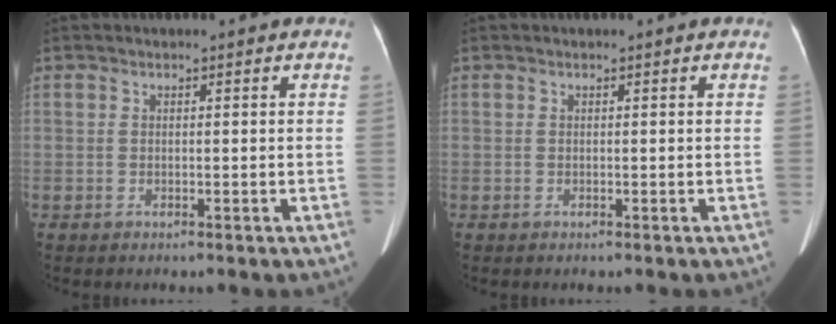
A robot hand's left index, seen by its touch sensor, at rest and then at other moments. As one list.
[{"total": 0.0}]